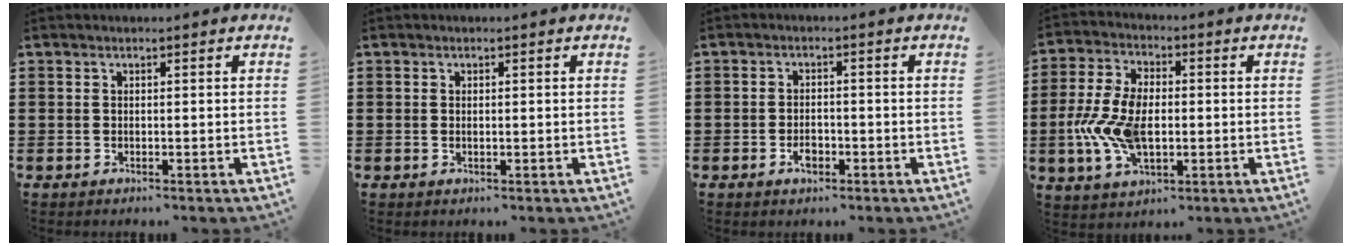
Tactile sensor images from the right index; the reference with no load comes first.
{"total": 0.6, "force": [0.1, 0.1, 0.6], "torque": [-0.013, -0.003, 0.004]}
{"total": 2.5, "force": [-1.0, 1.2, 1.9], "torque": [-0.037, -0.001, -0.018]}
{"total": 9.7, "force": [-1.4, 5.4, 7.9], "torque": [-0.188, -0.003, -0.028]}